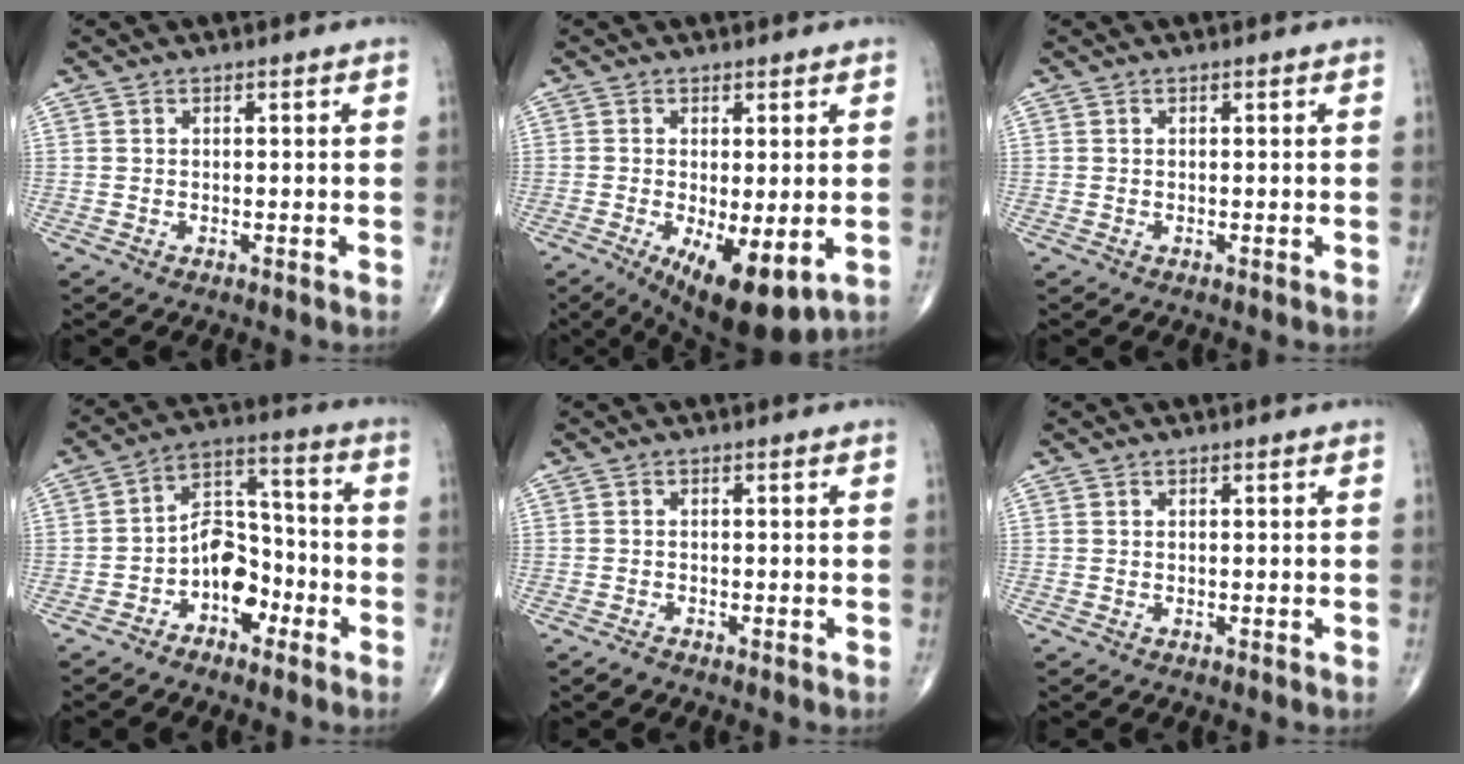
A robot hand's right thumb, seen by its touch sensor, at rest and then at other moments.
{"total": 10.9, "force": [-3.3, 3.9, 9.6], "torque": [-0.147, -0.022, -0.037]}
{"total": 0.0}
{"total": 9.9, "force": [-4.1, 6.5, 6.2], "torque": [-0.066, 0.052, -0.078]}
{"total": 1.0, "force": [-0.9, 0.4, 0.4], "torque": [-0.010, 0.001, -0.017]}
{"total": 0.0}